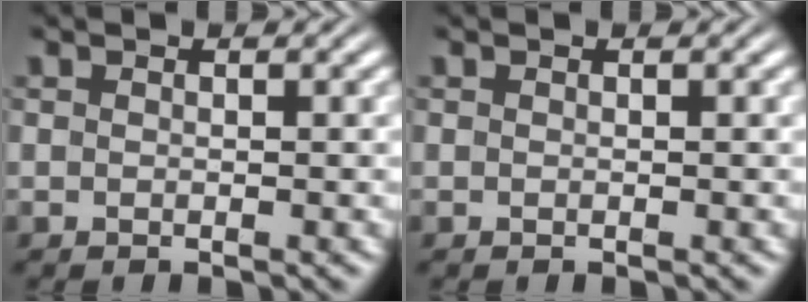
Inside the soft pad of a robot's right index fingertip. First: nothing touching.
{"total": 0.0}